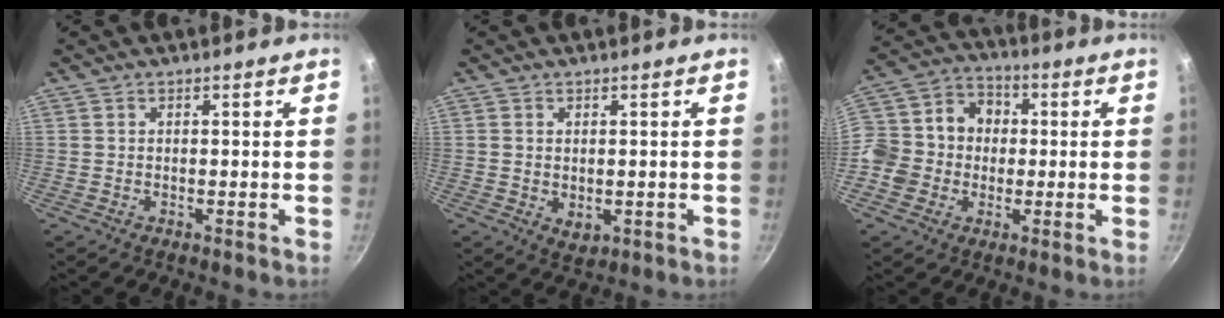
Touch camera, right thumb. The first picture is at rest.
{"total": 3.2, "force": [-0.1, 2.2, 2.3], "torque": [-0.035, -0.009, 0.003]}
{"total": 14.4, "force": [-0.6, 12.8, 6.6], "torque": [-0.096, 0.038, -0.026]}